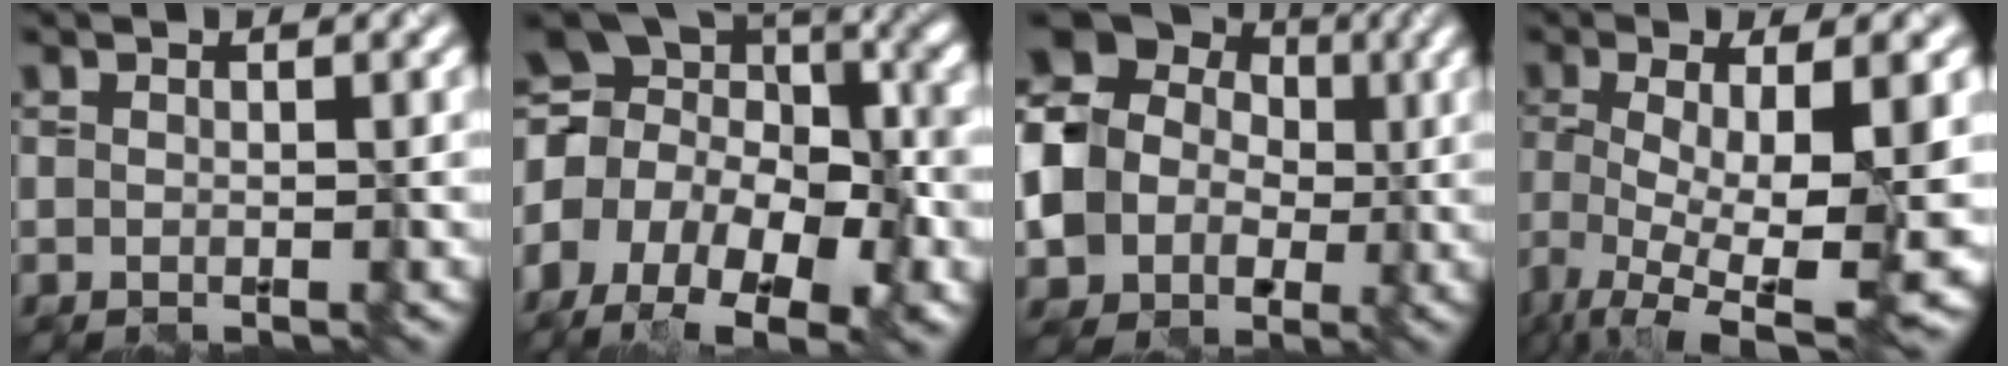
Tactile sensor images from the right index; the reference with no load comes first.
{"total": 14.1, "force": [-3.7, 8.6, 10.6], "torque": [-0.218, -0.006, -0.036]}
{"total": 13.2, "force": [0.0, 12.4, 4.5], "torque": [-0.142, 0.009, -0.022]}
{"total": 11.3, "force": [-3.6, 3.2, 10.2], "torque": [-0.174, -0.014, -0.063]}